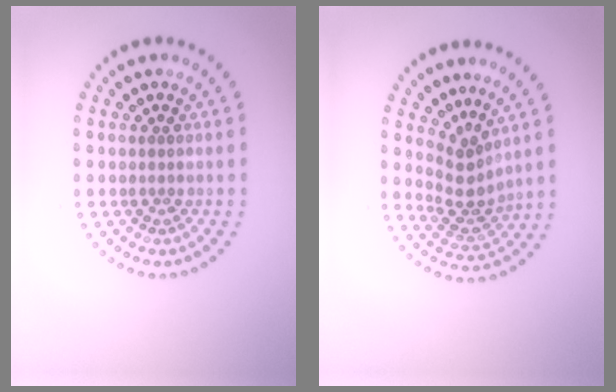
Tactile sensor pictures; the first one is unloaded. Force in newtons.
{"total": 2.7, "press": 1.9, "slide": 2.0}